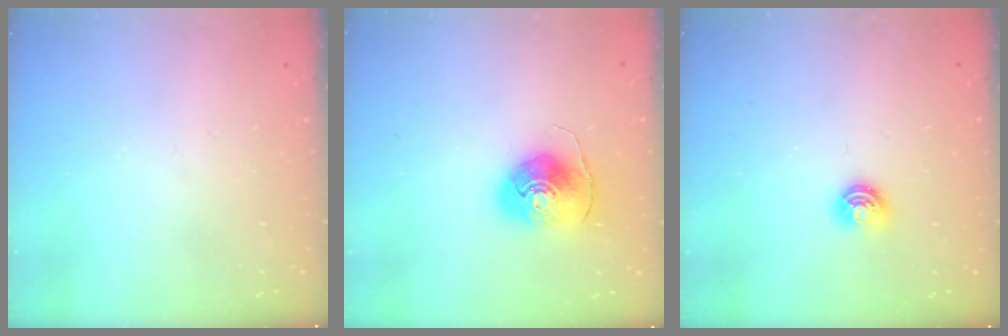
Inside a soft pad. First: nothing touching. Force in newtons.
{"total": 8.8, "press": 8.8, "slide": 0.8}
{"total": 5.7, "press": 5.7, "slide": 0.7}